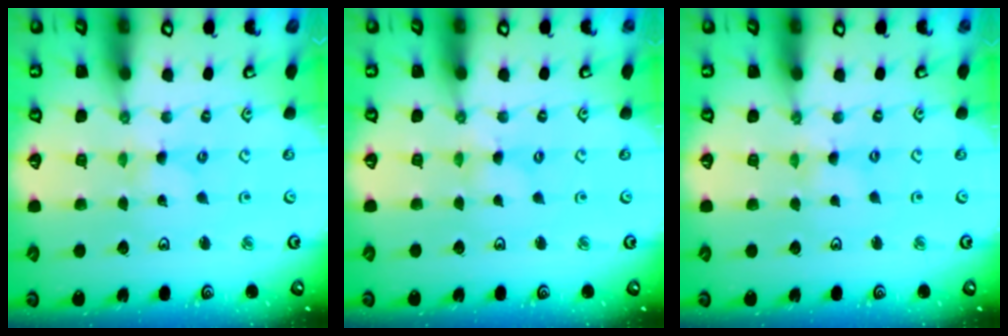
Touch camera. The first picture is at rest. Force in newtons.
{"total": 0.0}
{"total": 0.0}